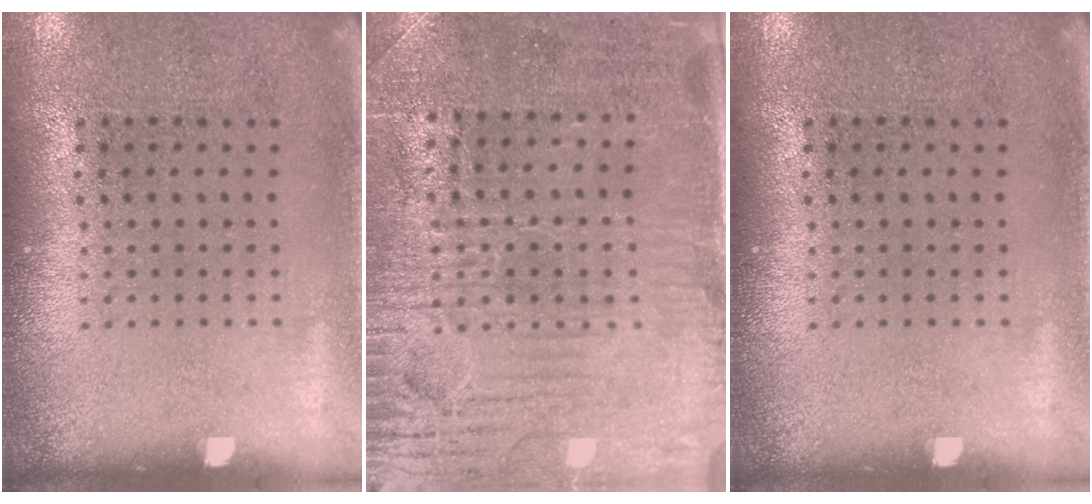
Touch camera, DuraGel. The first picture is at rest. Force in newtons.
{"total": 3.6, "press": 3.2, "slide": 1.5}
{"total": 0.0}